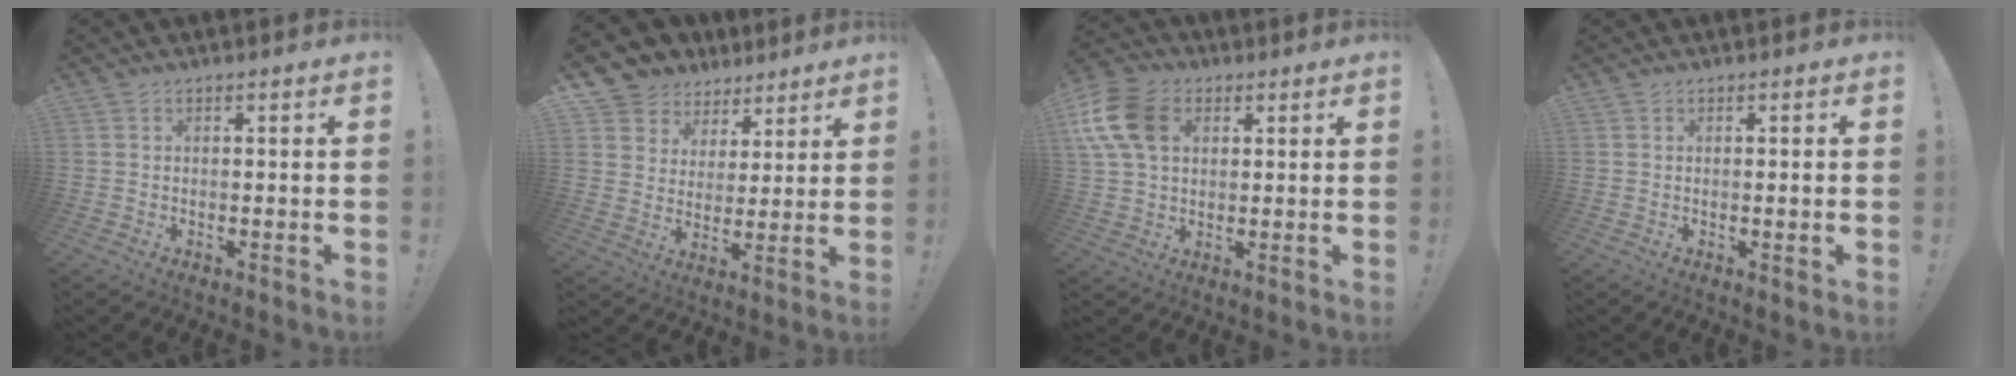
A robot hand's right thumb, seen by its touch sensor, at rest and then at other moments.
{"total": 8.2, "force": [4.7, 6.6, 1.1], "torque": [-0.023, -0.039, 0.099]}
{"total": 15.0, "force": [4.7, 10.9, 9.3], "torque": [-0.180, -0.007, 0.093]}
{"total": 1.3, "force": [0.1, -0.3, 1.2], "torque": [-0.017, -0.002, -0.001]}